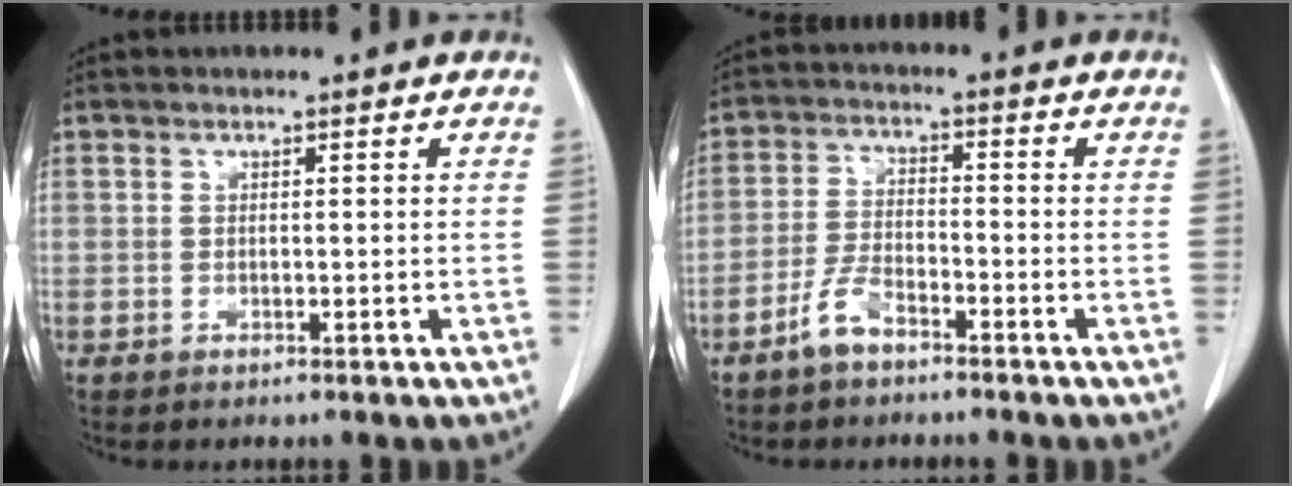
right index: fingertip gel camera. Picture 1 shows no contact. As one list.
[{"total": 4.8, "force": [-3.5, 1.7, 2.8], "torque": [-0.063, 0.003, -0.068]}]